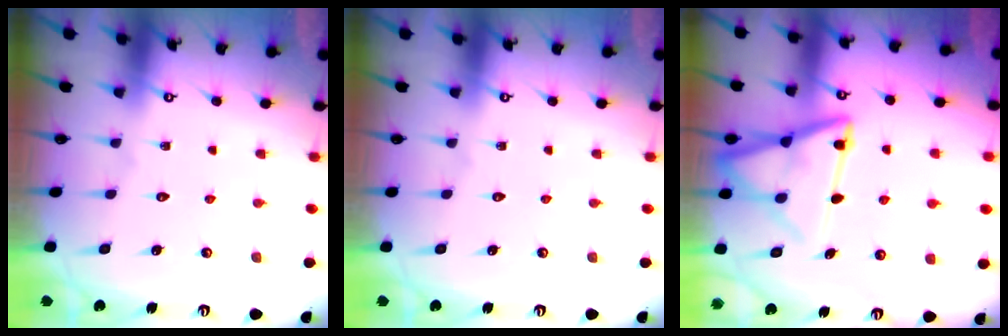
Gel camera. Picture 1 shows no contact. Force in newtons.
{"total": 0.0}
{"total": 14.1, "press": 14.0, "slide": 1.6}